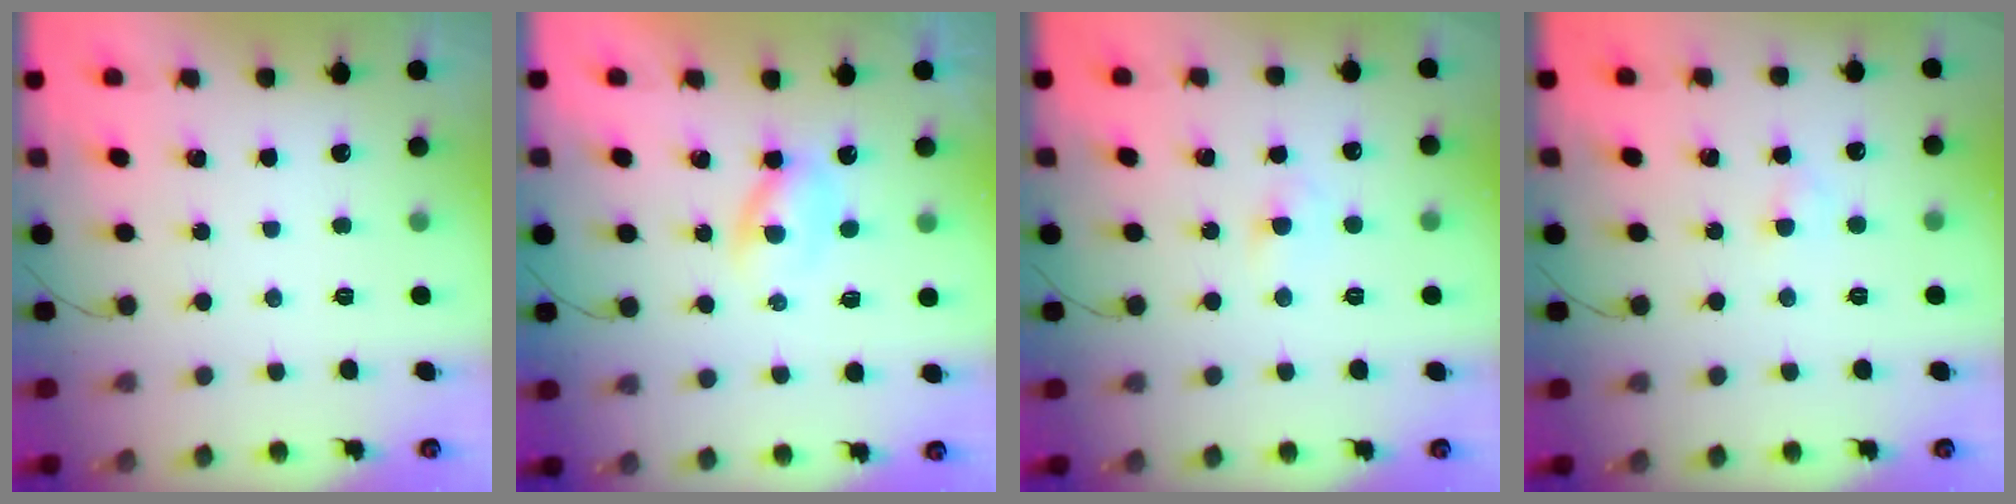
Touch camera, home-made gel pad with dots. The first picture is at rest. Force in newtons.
{"total": 3.0, "press": 2.7, "slide": 1.3}
{"total": 2.5, "press": 2.3, "slide": 1.0}
{"total": 2.4, "press": 2.2, "slide": 1.0}